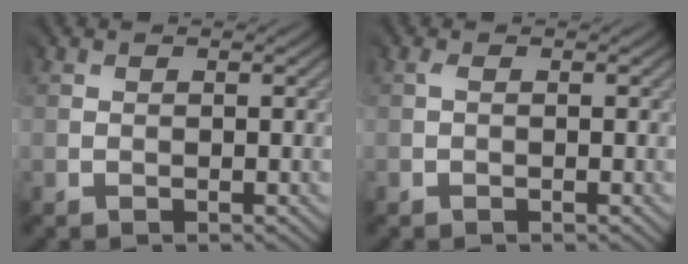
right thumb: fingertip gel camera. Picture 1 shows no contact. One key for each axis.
{"total": 0.6, "fx": -0.1, "fy": 0.0, "fz": 0.6, "tx": -0.017, "ty": 0.001, "tz": -0.001}